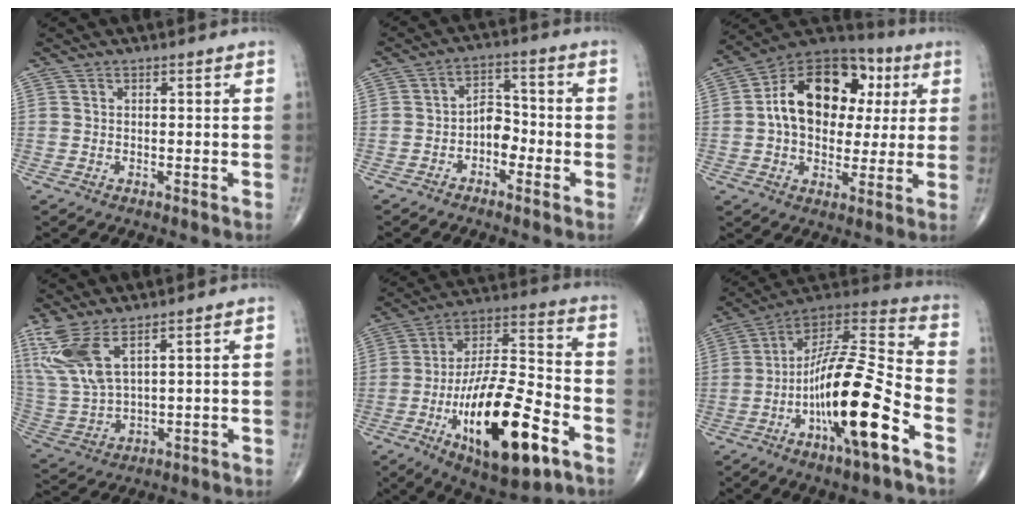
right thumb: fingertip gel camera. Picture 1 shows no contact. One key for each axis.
{"total": 5.4, "fx": -2.1, "fy": 3.5, "fz": 3.5, "tx": -0.033, "ty": 0.030, "tz": -0.046}
{"total": 19.8, "fx": 3.3, "fy": 13.6, "fz": 14.1, "tx": -0.189, "ty": 0.022, "tz": 0.045}
{"total": 10.8, "fx": 6.1, "fy": 3.6, "fz": 8.1, "tx": -0.197, "ty": -0.023, "tz": 0.143}
{"total": 24.0, "fx": -9.9, "fy": 8.6, "fz": 20.1, "tx": -0.358, "ty": 0.043, "tz": -0.161}
{"total": 22.0, "fx": -8.5, "fy": 4.9, "fz": 19.6, "tx": -0.372, "ty": 0.055, "tz": -0.147}